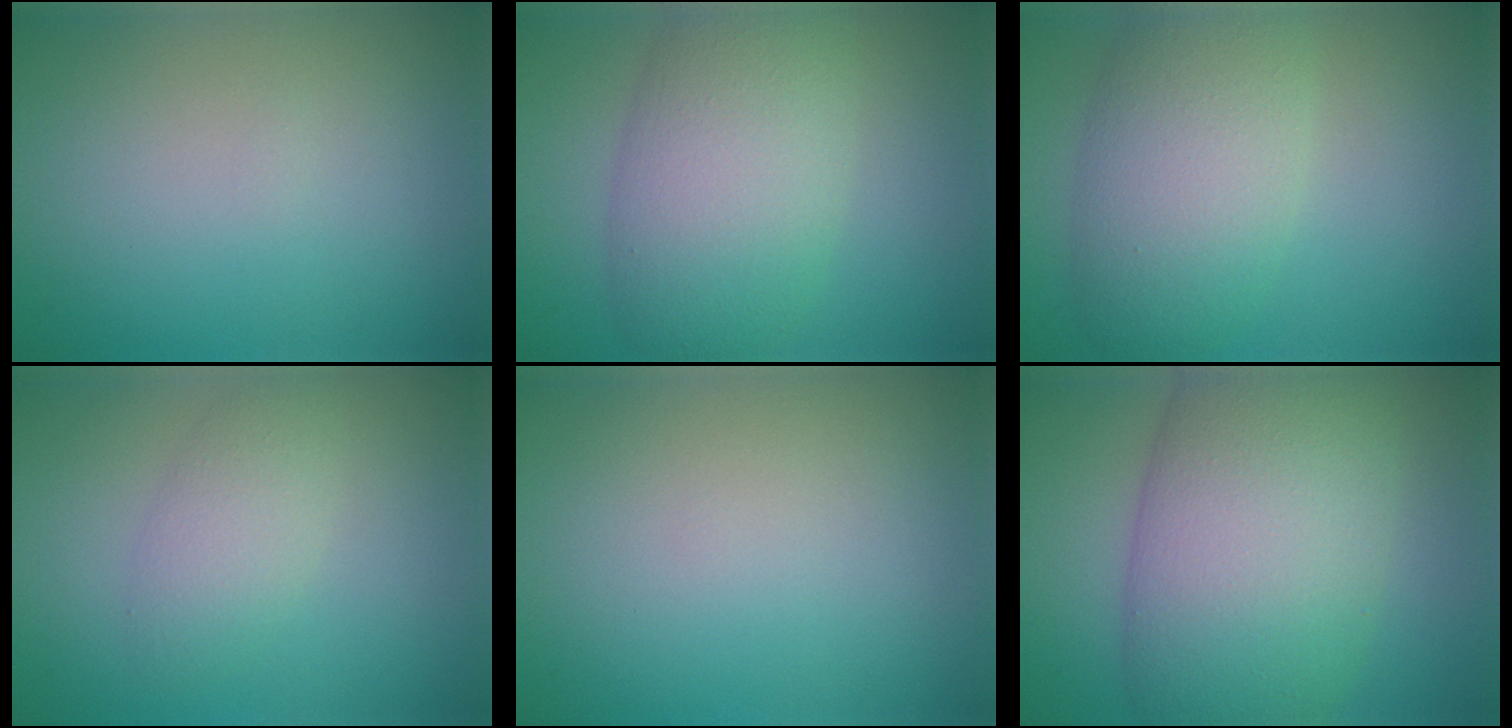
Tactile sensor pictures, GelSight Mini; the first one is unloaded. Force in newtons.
{"total": 8.0, "press": 8.0, "slide": 0.6}
{"total": 7.0, "press": 7.0, "slide": 0.2}
{"total": 2.7, "press": 2.7, "slide": 0.0}
{"total": 0.0}
{"total": 13.0, "press": 13.0, "slide": 0.1}